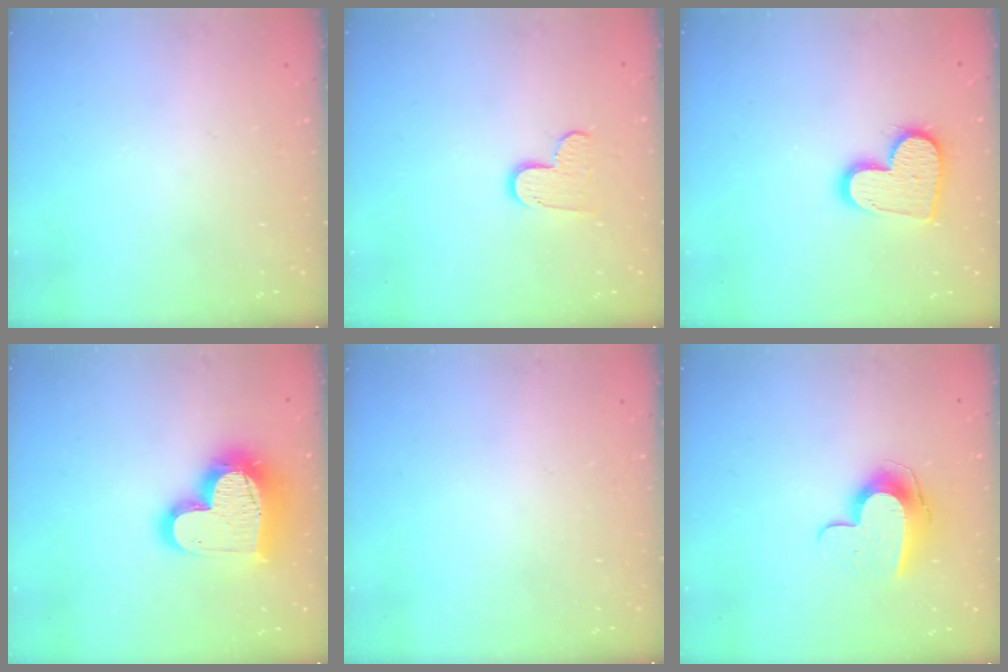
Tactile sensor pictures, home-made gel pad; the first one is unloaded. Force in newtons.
{"total": 7.4, "press": 7.4, "slide": 0.4}
{"total": 14.8, "press": 14.8, "slide": 1.1}
{"total": 19.3, "press": 19.2, "slide": 1.7}
{"total": 0.0}
{"total": 10.1, "press": 10.1, "slide": 0.6}